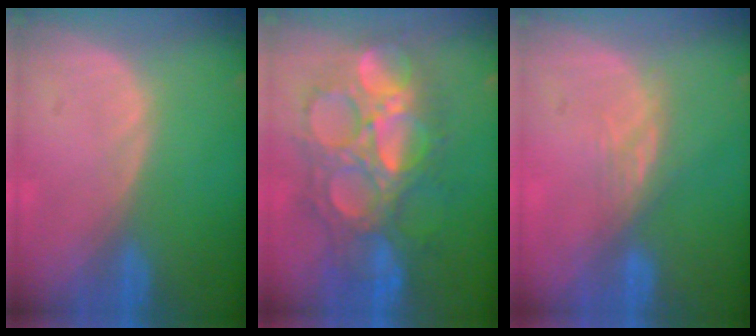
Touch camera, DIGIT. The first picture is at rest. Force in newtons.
{"total": 12.2, "press": 12.1, "slide": 1.4}
{"total": 3.0, "press": 2.6, "slide": 1.5}